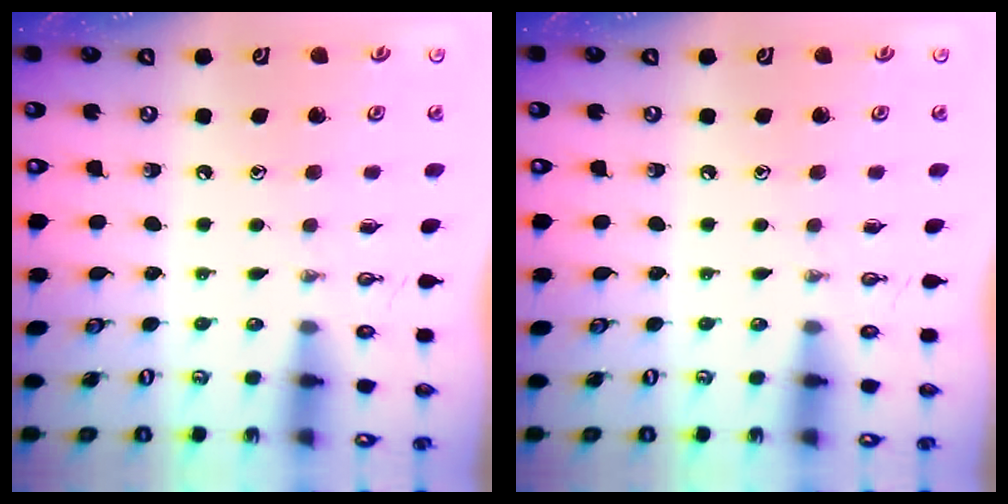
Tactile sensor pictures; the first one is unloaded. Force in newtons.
{"total": 0.0}